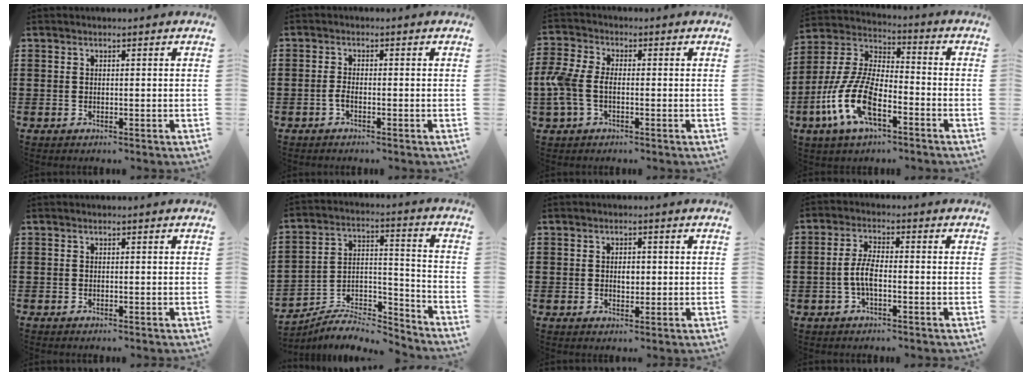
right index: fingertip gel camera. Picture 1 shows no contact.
{"total": 1.4, "force": [-0.7, 0.3, 1.1], "torque": [-0.030, -0.004, -0.015]}
{"total": 4.9, "force": [-1.2, 2.9, 3.8], "torque": [-0.110, -0.006, -0.033]}
{"total": 12.0, "force": [-5.8, 4.8, 9.4], "torque": [-0.245, -0.012, -0.121]}
{"total": 0.0}
{"total": 6.6, "force": [-6.1, 2.0, 1.6], "torque": [-0.023, 0.012, -0.118]}
{"total": 1.9, "force": [0.1, 1.1, 1.5], "torque": [-0.021, 0.003, 0.000]}
{"total": 4.4, "force": [-1.0, 1.6, 4.0], "torque": [-0.092, 0.001, -0.025]}